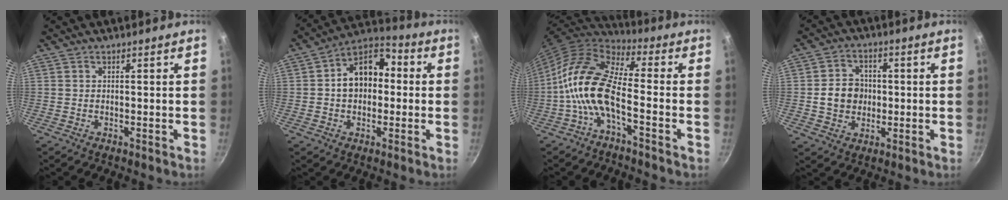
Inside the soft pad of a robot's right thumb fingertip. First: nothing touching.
{"total": 12.4, "force": [0.6, 9.1, 8.4], "torque": [-0.085, 0.039, -0.009]}
{"total": 13.4, "force": [-3.6, 5.4, 11.8], "torque": [-0.231, 0.043, -0.086]}
{"total": 7.8, "force": [-0.2, 6.8, 3.7], "torque": [-0.034, 0.012, -0.006]}